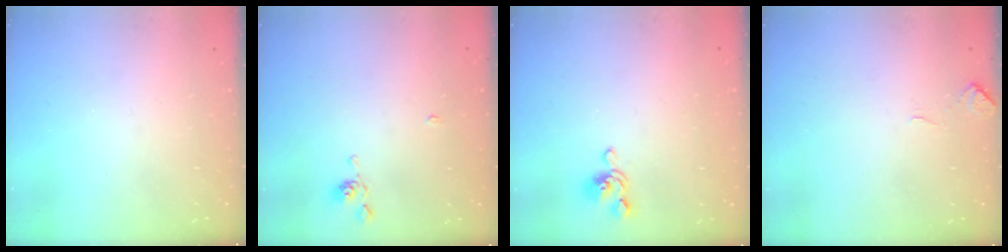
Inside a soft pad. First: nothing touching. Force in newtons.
{"total": 4.8, "press": 4.8, "slide": 0.3}
{"total": 1.5, "press": 1.2, "slide": 1.0}
{"total": 0.0}